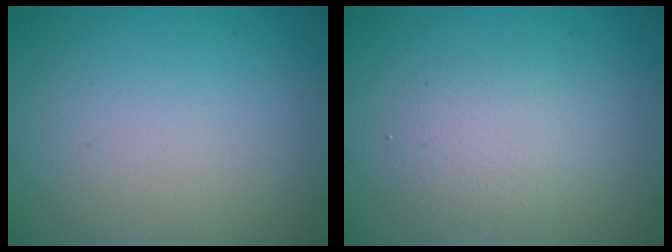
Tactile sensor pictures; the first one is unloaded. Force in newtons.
{"total": 2.1, "press": 2.1, "slide": 0.1}